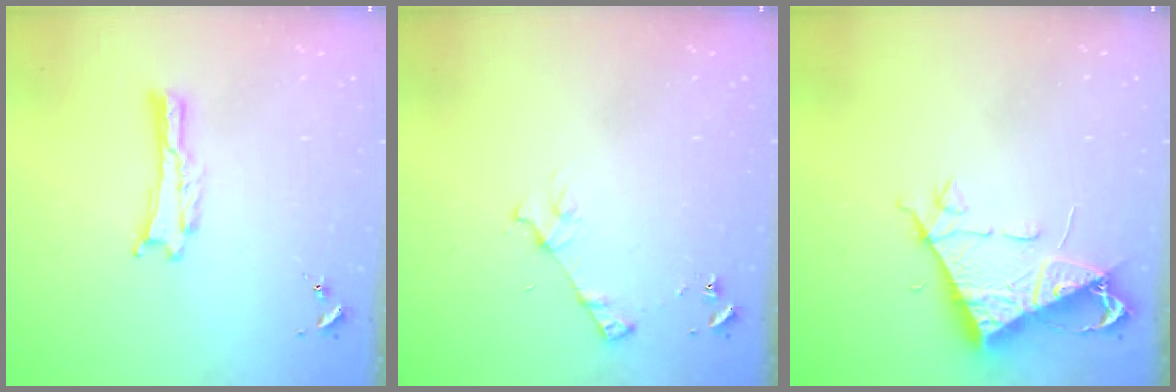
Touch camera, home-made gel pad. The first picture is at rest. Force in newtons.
{"total": 3.4, "press": 3.3, "slide": 0.2}
{"total": 7.9, "press": 7.8, "slide": 0.9}